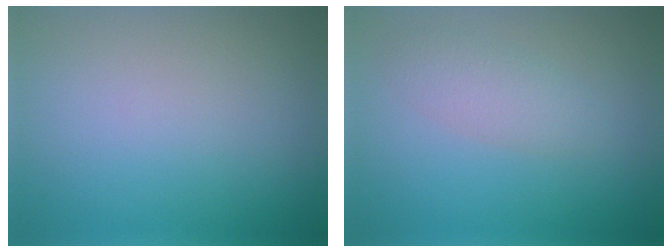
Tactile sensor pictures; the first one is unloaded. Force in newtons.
{"total": 2.4, "press": 2.4, "slide": 0.0}